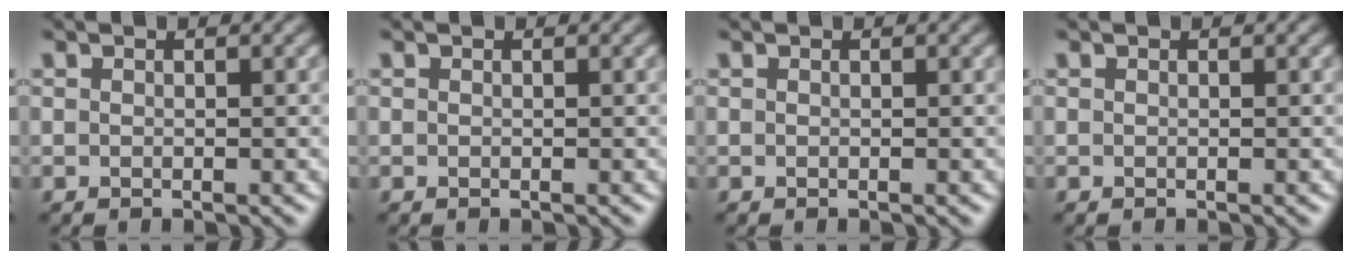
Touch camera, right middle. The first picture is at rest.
{"total": 0.0}
{"total": 0.0}
{"total": 0.0}